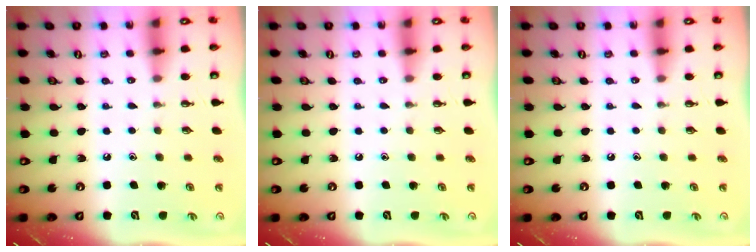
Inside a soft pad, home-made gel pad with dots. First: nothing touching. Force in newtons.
{"total": 0.0}
{"total": 0.0}